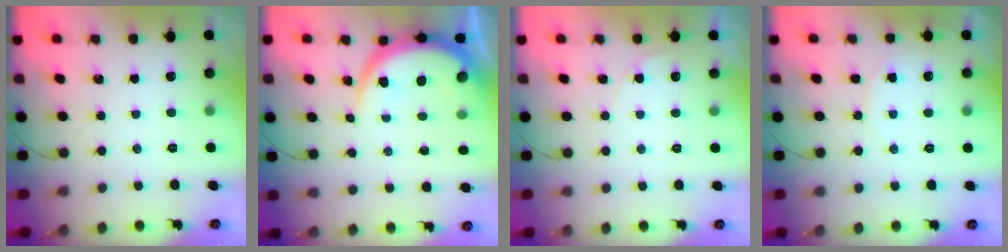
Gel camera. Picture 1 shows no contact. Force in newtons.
{"total": 9.0, "press": 9.0, "slide": 0.9}
{"total": 3.4, "press": 3.4, "slide": 0.1}
{"total": 4.8, "press": 4.8, "slide": 0.7}